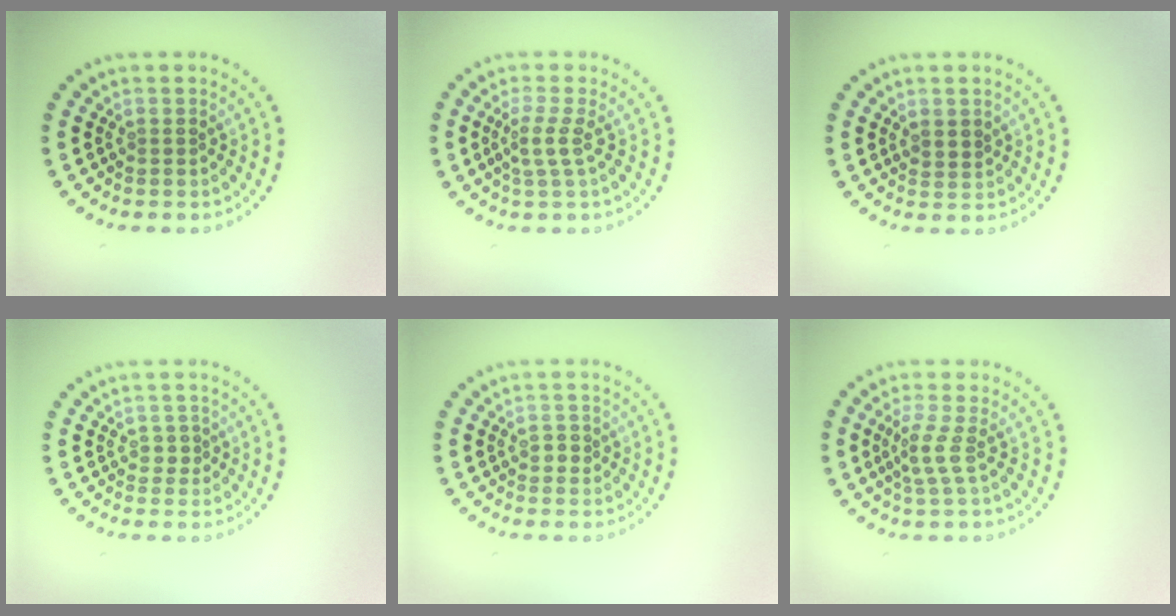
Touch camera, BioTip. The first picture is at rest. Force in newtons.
{"total": 2.0, "press": 1.5, "slide": 1.3}
{"total": 1.5, "press": 1.4, "slide": 0.7}
{"total": 1.1, "press": 0.9, "slide": 0.5}
{"total": 1.1, "press": 1.0, "slide": 0.4}
{"total": 2.1, "press": 1.5, "slide": 1.4}